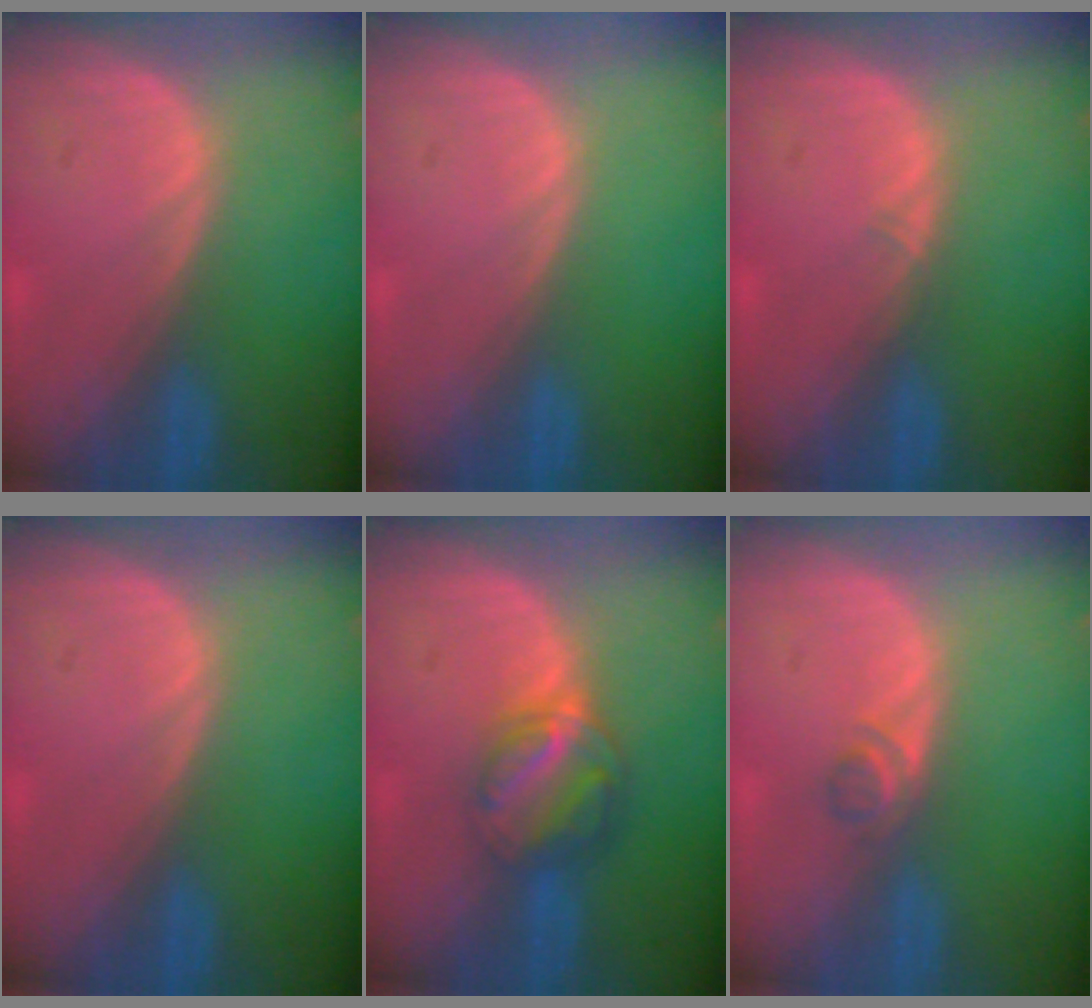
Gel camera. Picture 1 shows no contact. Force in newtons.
{"total": 0.0}
{"total": 0.6, "press": 0.5, "slide": 0.4}
{"total": 0.0}
{"total": 6.5, "press": 5.5, "slide": 3.4}
{"total": 1.9, "press": 1.7, "slide": 0.8}